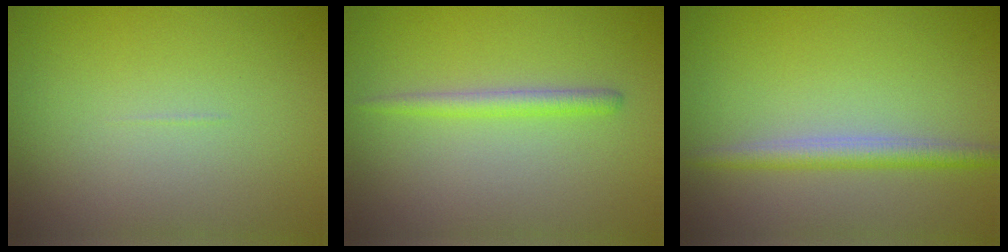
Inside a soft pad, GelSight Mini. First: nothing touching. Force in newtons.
{"total": 1.7, "press": 1.7, "slide": 0.2}
{"total": 2.4, "press": 2.4, "slide": 0.1}